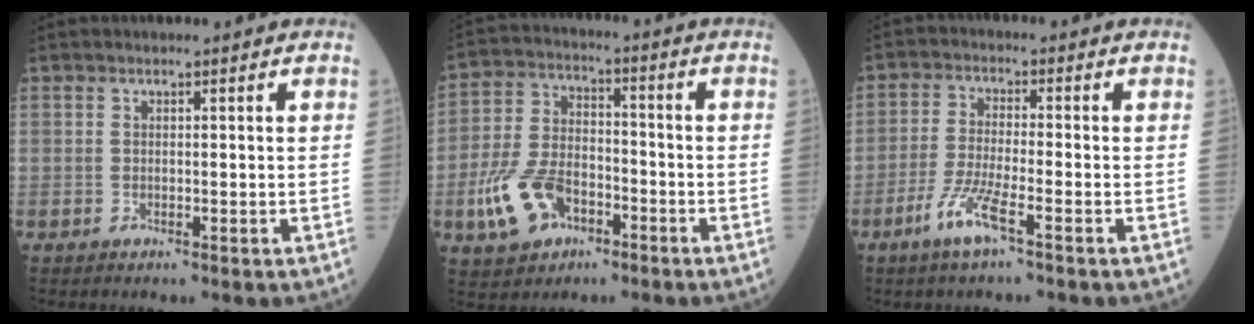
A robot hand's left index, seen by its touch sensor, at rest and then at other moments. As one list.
[{"total": 10.5, "force": [-4.7, 6.5, 6.8], "torque": [-0.161, 0.006, -0.086]}, {"total": 5.6, "force": [-3.4, 0.3, 4.5], "torque": [-0.100, -0.011, -0.073]}]